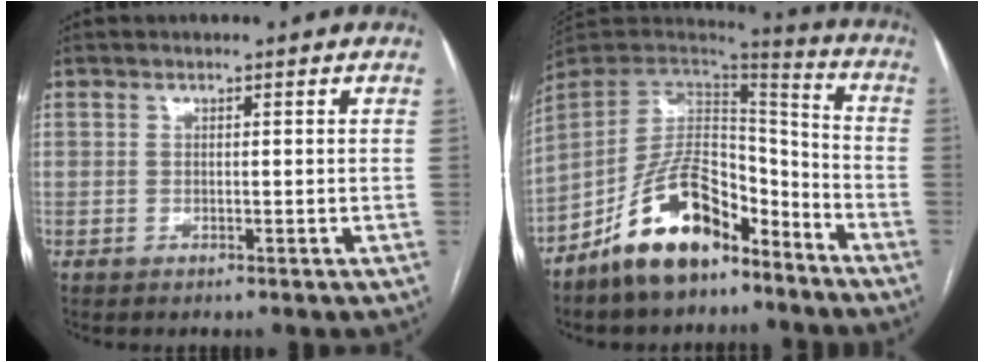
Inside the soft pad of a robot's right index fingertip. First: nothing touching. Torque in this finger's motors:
{"motor_torque": [0.22, -0.54, 0.06, -0.01]}